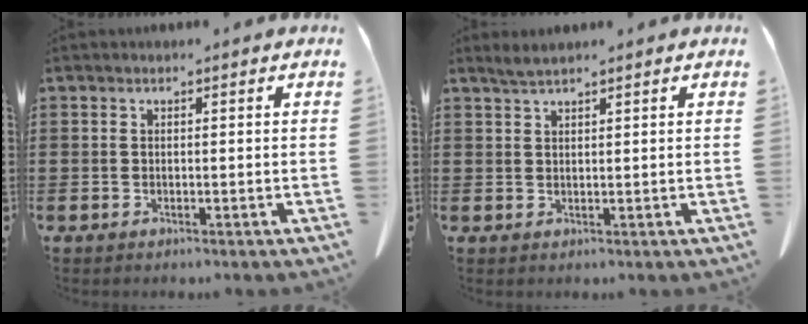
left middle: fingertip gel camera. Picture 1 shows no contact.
{"total": 1.5, "force": [1.3, 0.0, 0.7], "torque": [-0.016, 0.000, 0.026]}